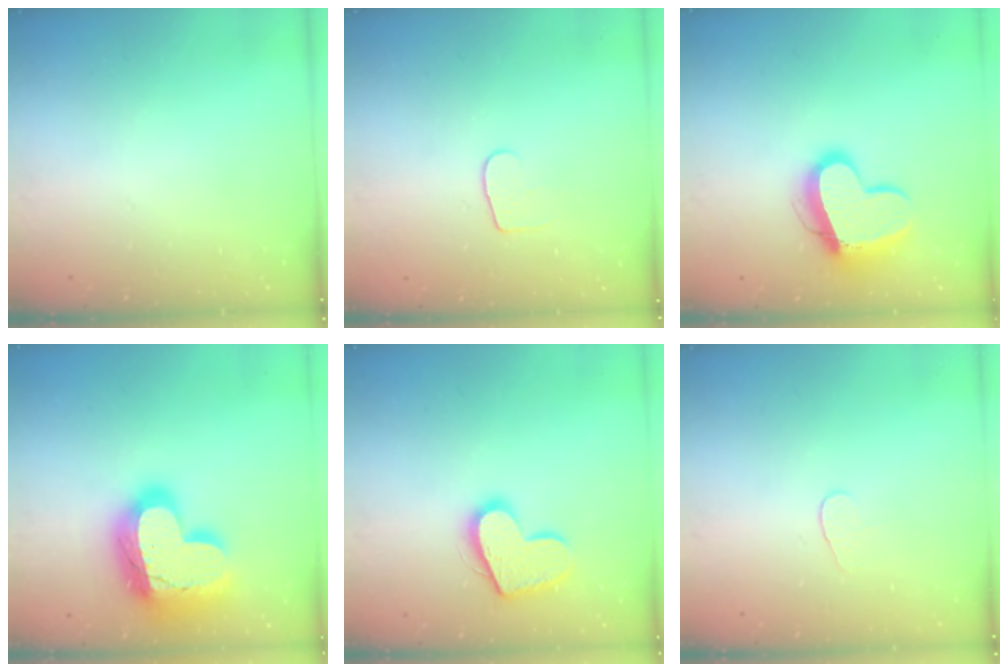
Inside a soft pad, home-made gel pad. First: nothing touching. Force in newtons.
{"total": 4.3, "press": 4.3, "slide": 0.5}
{"total": 13.7, "press": 13.6, "slide": 1.3}
{"total": 27.3, "press": 27.2, "slide": 2.0}
{"total": 14.3, "press": 14.3, "slide": 1.1}
{"total": 3.9, "press": 3.9, "slide": 0.4}